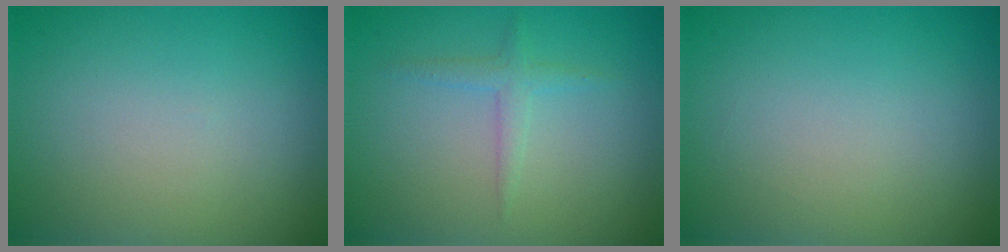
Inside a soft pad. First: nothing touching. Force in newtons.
{"total": 1.4, "press": 1.4, "slide": 0.0}
{"total": 0.0}